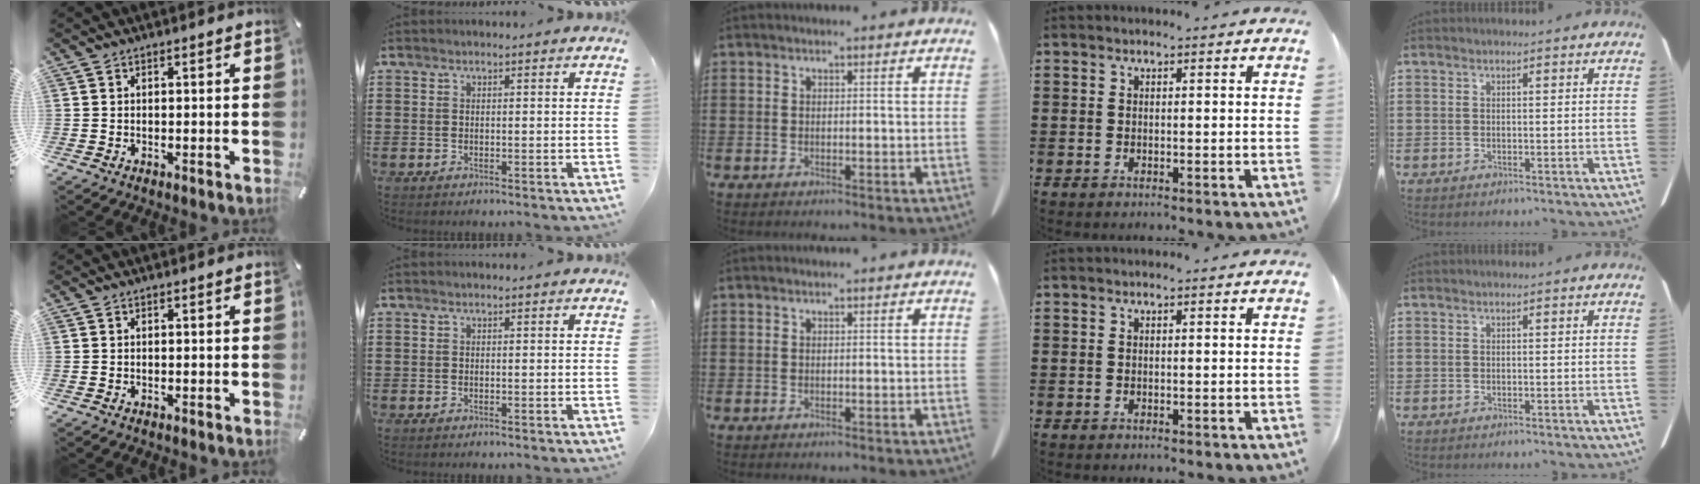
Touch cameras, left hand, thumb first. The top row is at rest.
{}